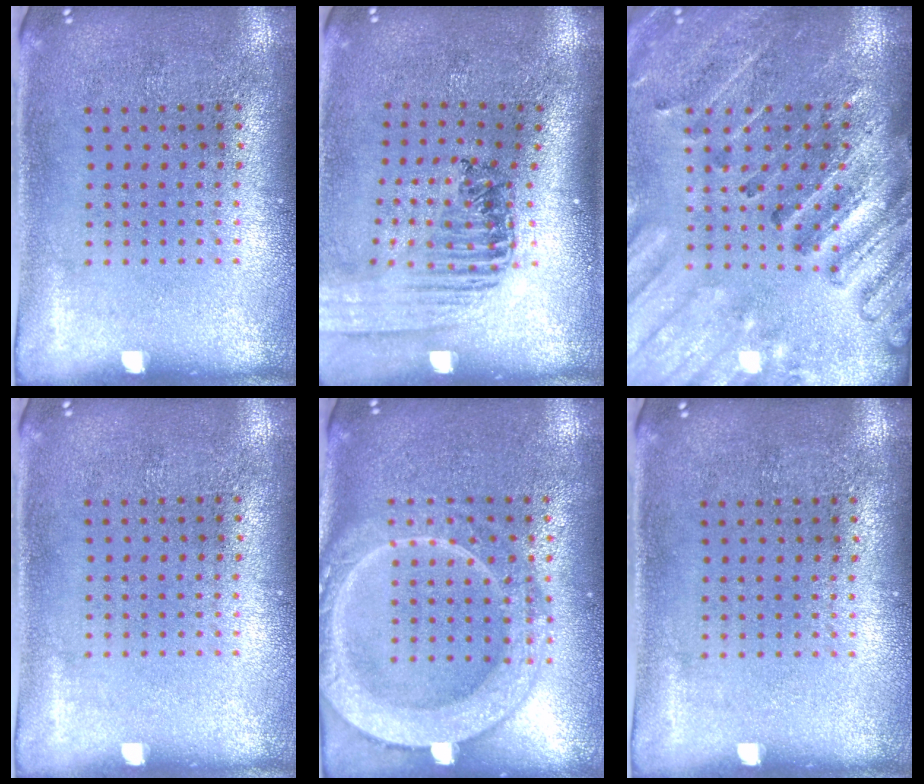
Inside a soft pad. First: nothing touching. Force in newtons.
{"total": 1.5, "press": 1.5, "slide": 0.2}
{"total": 2.6, "press": 2.6, "slide": 0.2}
{"total": 0.0}
{"total": 4.1, "press": 4.1, "slide": 0.4}
{"total": 0.0}